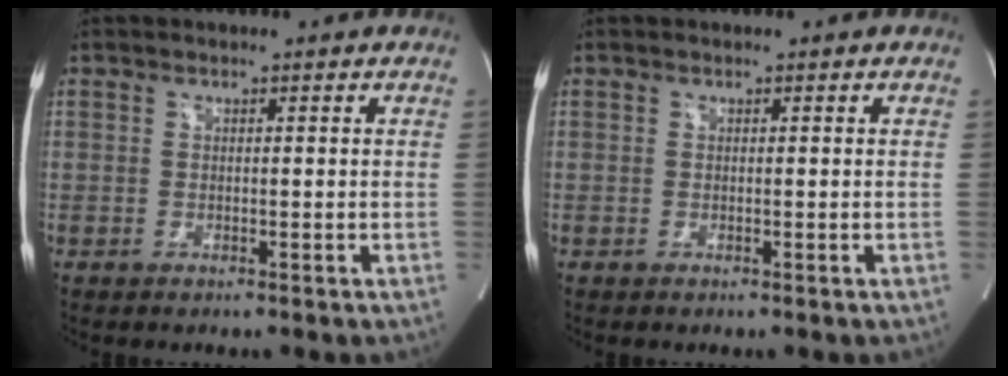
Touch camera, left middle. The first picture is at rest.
{"total": 0.0}